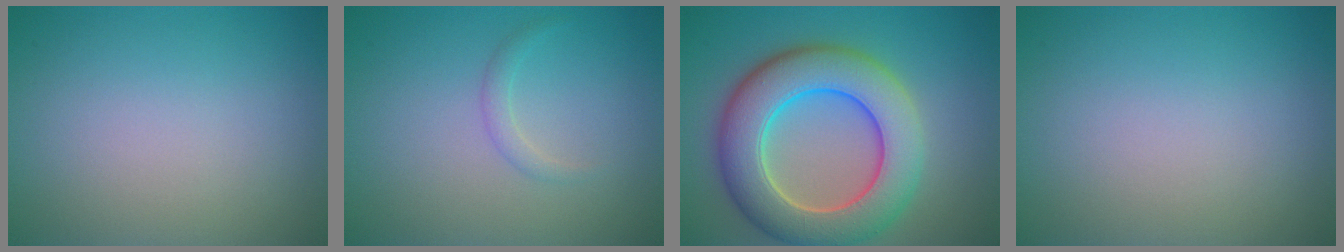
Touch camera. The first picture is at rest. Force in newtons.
{"total": 1.0, "press": 1.0, "slide": 0.1}
{"total": 9.6, "press": 9.6, "slide": 0.4}
{"total": 0.0}